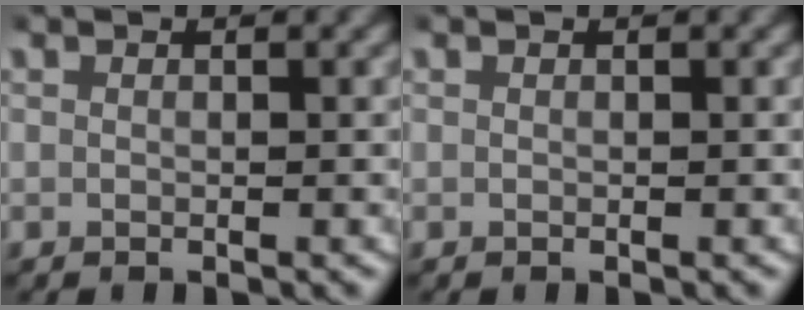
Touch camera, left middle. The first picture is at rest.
{"total": 0.0}